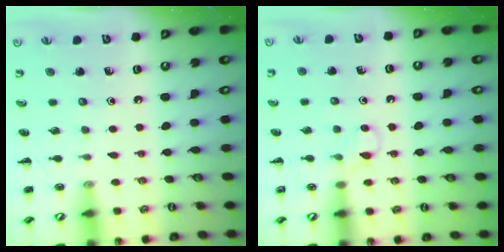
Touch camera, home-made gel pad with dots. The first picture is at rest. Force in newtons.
{"total": 2.6, "press": 2.4, "slide": 0.9}